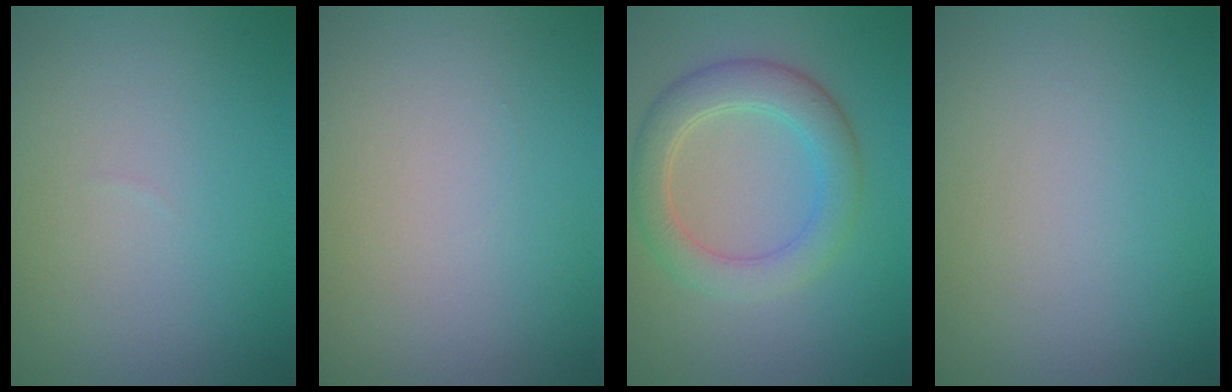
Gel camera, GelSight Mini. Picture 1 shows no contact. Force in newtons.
{"total": 0.0}
{"total": 4.3, "press": 4.3, "slide": 0.3}
{"total": 0.0}